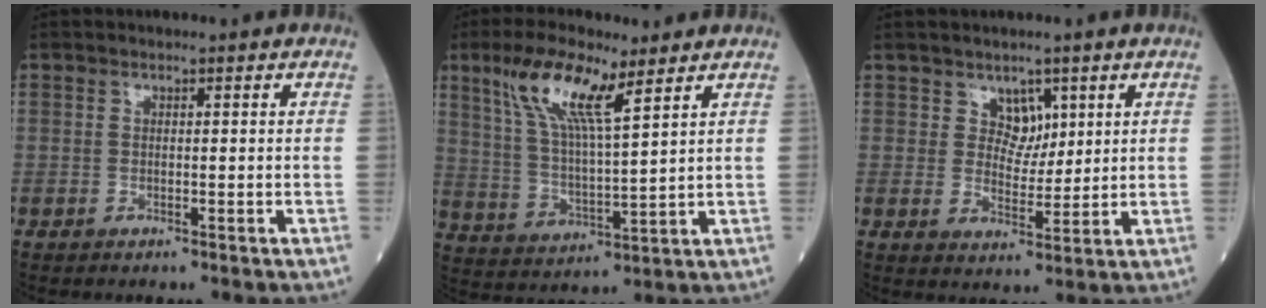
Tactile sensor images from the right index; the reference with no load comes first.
{"total": 12.3, "force": [7.0, 2.6, 9.7], "torque": [-0.206, 0.011, 0.138]}
{"total": 4.7, "force": [2.4, 3.3, 2.3], "torque": [-0.040, 0.005, 0.049]}